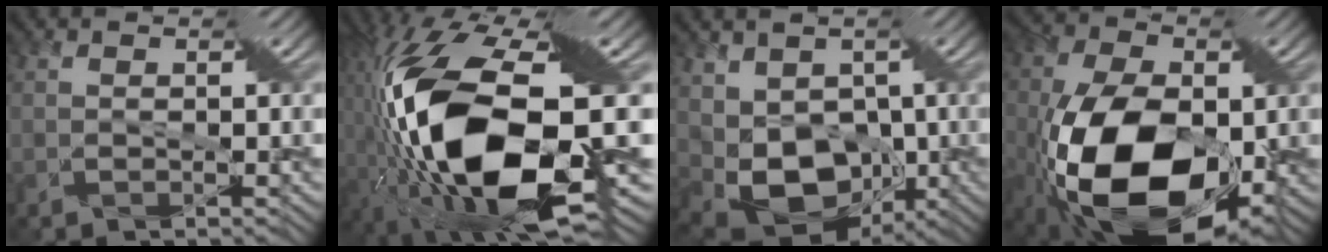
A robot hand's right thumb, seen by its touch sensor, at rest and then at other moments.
{"total": 19.0, "force": [-4.1, 7.2, 17.1], "torque": [-0.381, -0.017, -0.063]}
{"total": 9.1, "force": [-0.3, 6.8, 6.1], "torque": [-0.131, -0.030, -0.004]}
{"total": 18.8, "force": [-6.0, 10.7, 14.2], "torque": [-0.298, -0.052, -0.083]}